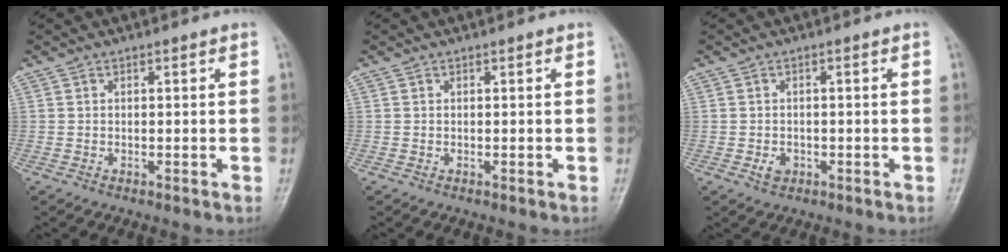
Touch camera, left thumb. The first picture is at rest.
{"total": 0.0}
{"total": 2.1, "force": [-0.8, 1.6, 1.1], "torque": [-0.012, 0.004, -0.010]}